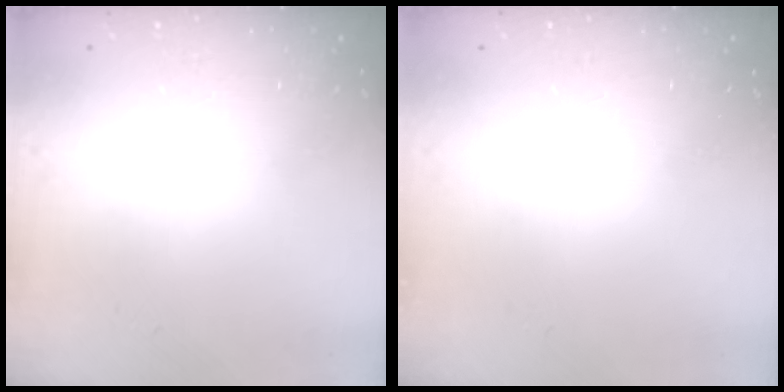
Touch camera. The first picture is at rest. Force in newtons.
{"total": 0.0}